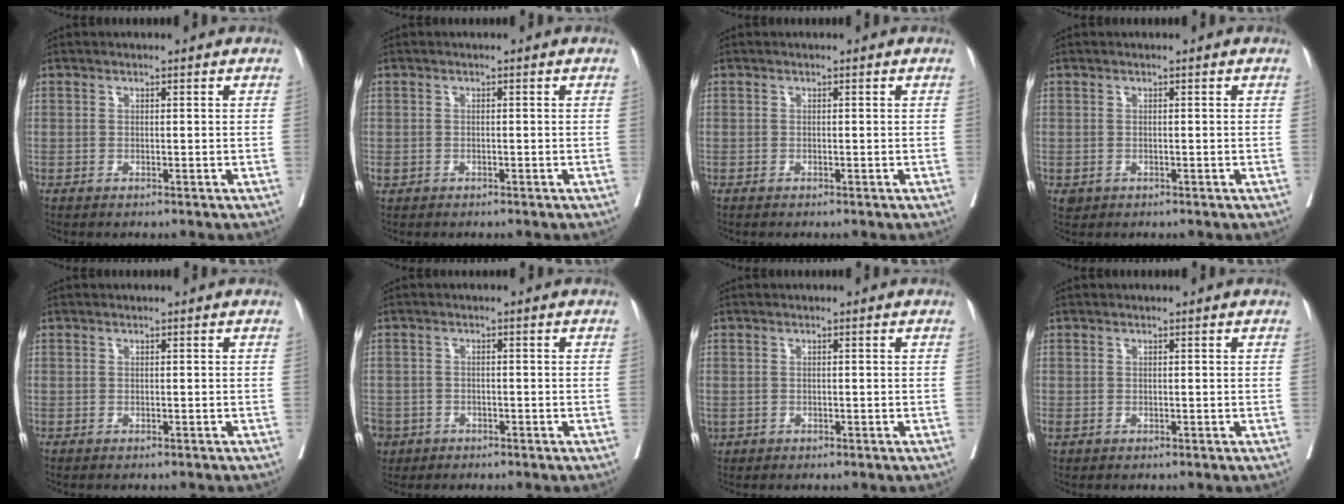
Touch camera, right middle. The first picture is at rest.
{"total": 0.8, "force": [-0.4, 0.6, 0.3], "torque": [-0.009, 0.003, -0.006]}
{"total": 0.0}
{"total": 1.0, "force": [-0.3, 0.9, 0.3], "torque": [-0.007, 0.002, 0.002]}
{"total": 1.3, "force": [-1.2, 0.2, 0.4], "torque": [-0.004, -0.002, -0.018]}
{"total": 8.1, "force": [-4.2, 6.5, 2.4], "torque": [-0.075, 0.000, -0.071]}
{"total": 0.8, "force": [-0.2, 0.7, 0.2], "torque": [-0.005, 0.004, 0.001]}
{"total": 0.5, "force": [-0.1, 0.5, 0.2], "torque": [-0.005, 0.002, -0.001]}